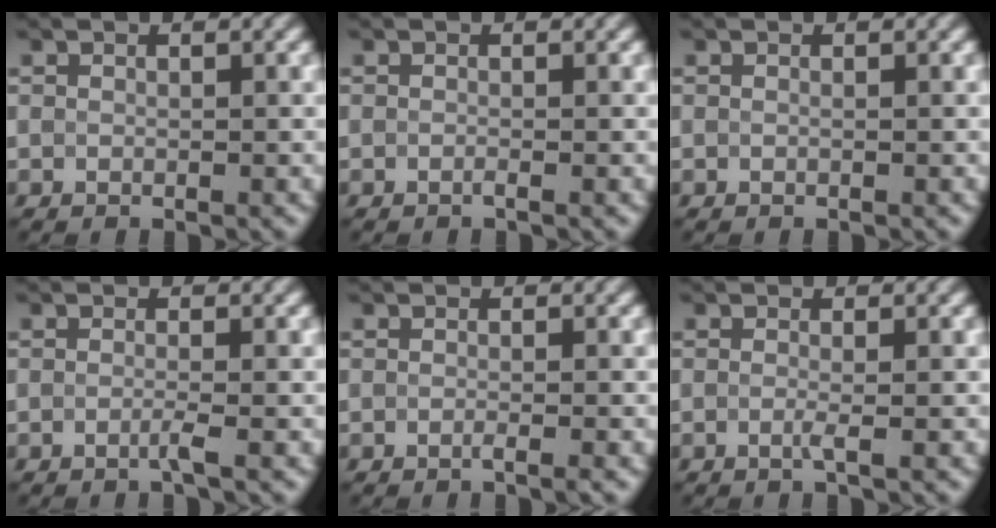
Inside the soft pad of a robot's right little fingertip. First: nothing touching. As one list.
[{"total": 0.7, "force": [-0.7, -0.2, -0.1], "torque": [0.001, -0.008, -0.012]}, {"total": 0.0}, {"total": 1.0, "force": [-1.0, -0.3, 0.2], "torque": [-0.007, -0.004, -0.019]}, {"total": 0.9, "force": [-0.9, -0.1, 0.2], "torque": [0.000, -0.007, -0.016]}, {"total": 0.8, "force": [-0.7, -0.1, 0.4], "torque": [-0.009, -0.006, -0.013]}]